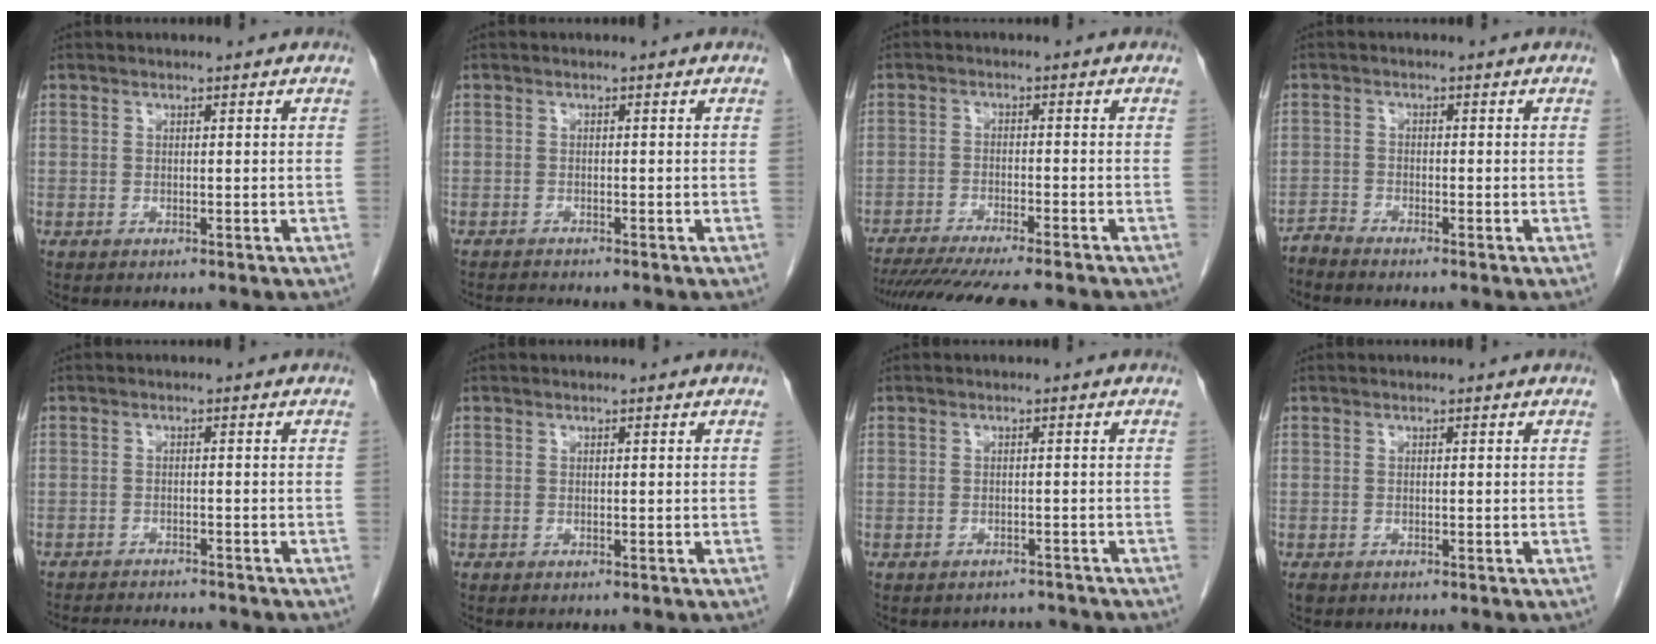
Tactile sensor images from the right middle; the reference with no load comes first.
{"total": 1.7, "force": [-1.6, -0.5, 0.1], "torque": [-0.007, -0.009, -0.030]}
{"total": 15.0, "force": [-13.2, 0.6, 7.1], "torque": [-0.106, -0.033, -0.191]}
{"total": 1.8, "force": [-1.7, -0.3, -0.1], "torque": [0.004, -0.007, -0.036]}
{"total": 7.7, "force": [-7.3, 1.1, 2.3], "torque": [-0.035, -0.009, -0.104]}
{"total": 0.0}
{"total": 3.1, "force": [-2.8, 1.0, -0.6], "torque": [0.006, 0.004, -0.039]}
{"total": 0.8, "force": [-0.5, 0.5, 0.3], "torque": [-0.010, 0.001, -0.005]}